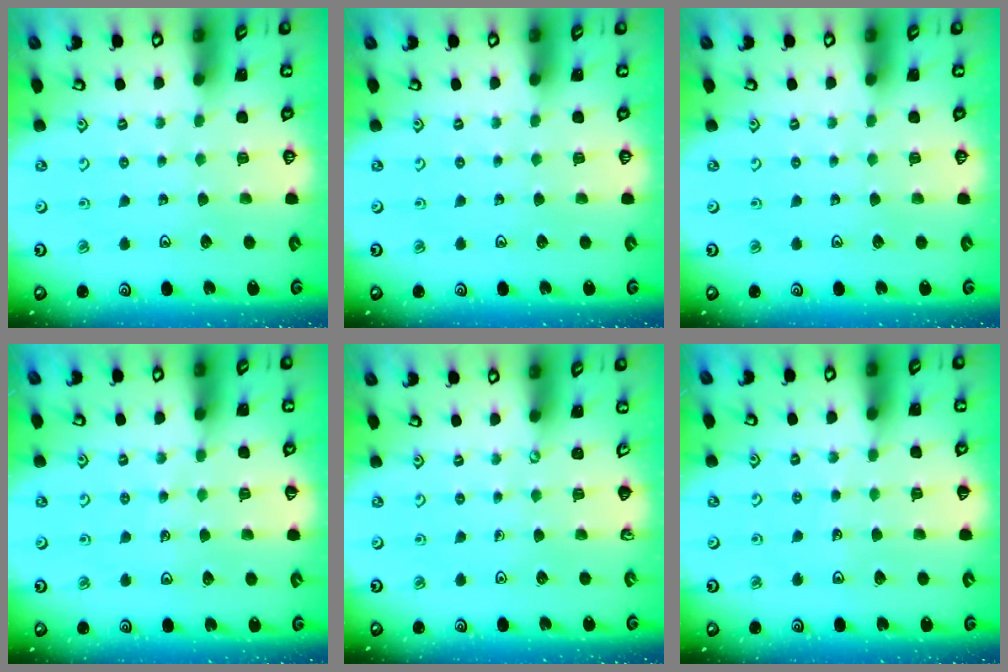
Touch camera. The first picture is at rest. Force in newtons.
{"total": 0.0}
{"total": 0.0}
{"total": 4.2, "press": 4.1, "slide": 1.0}
{"total": 0.0}
{"total": 3.6, "press": 3.6, "slide": 0.4}